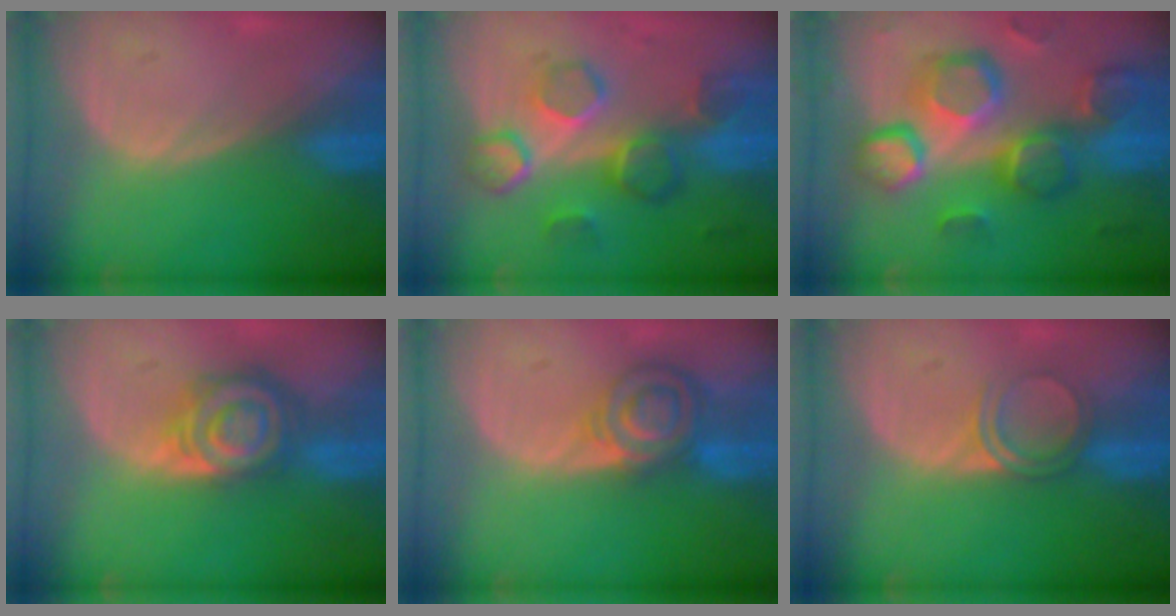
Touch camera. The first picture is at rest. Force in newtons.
{"total": 8.6, "press": 8.0, "slide": 3.0}
{"total": 13.0, "press": 11.4, "slide": 6.3}
{"total": 7.9, "press": 6.9, "slide": 3.8}
{"total": 7.0, "press": 6.3, "slide": 3.1}
{"total": 3.6, "press": 3.3, "slide": 1.2}